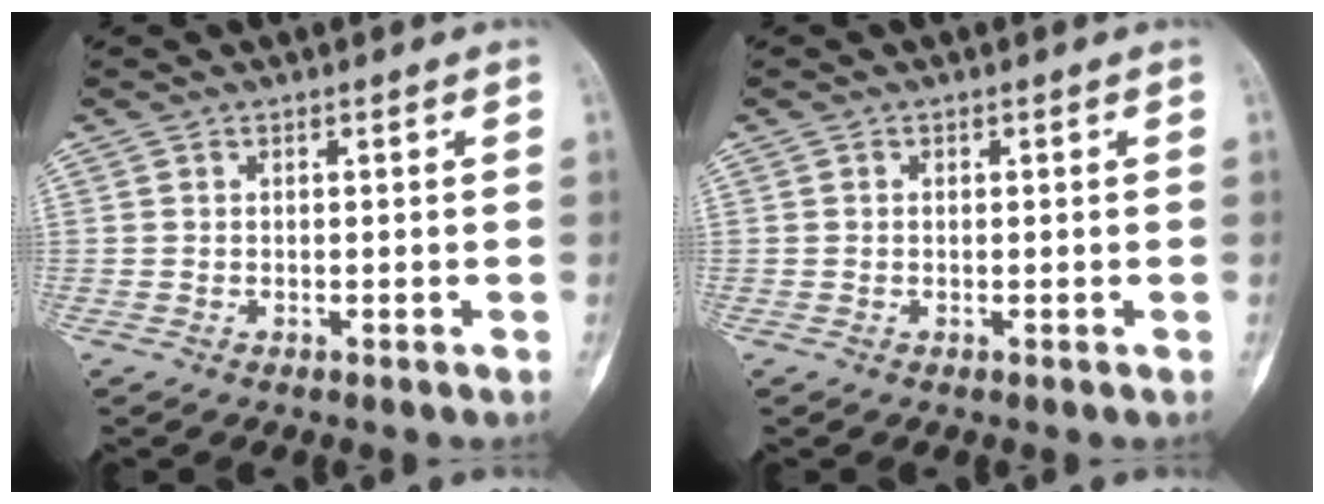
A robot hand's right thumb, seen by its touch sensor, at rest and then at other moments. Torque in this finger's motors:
{"motor_torque": [-0.26, 0.04, -0.16, 0.18, -0.03]}